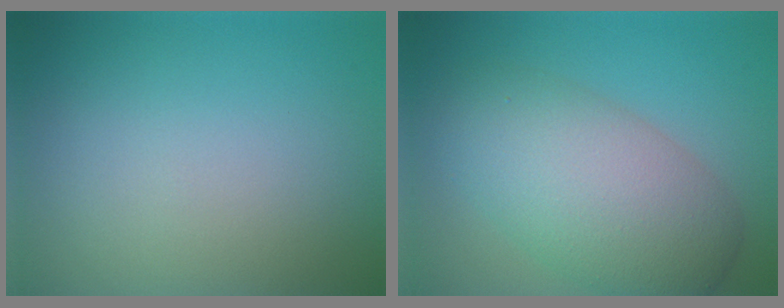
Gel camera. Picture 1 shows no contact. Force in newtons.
{"total": 8.0, "press": 8.0, "slide": 0.4}